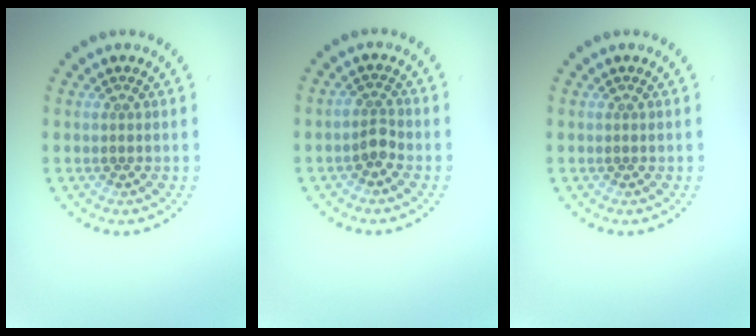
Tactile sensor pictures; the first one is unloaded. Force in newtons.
{"total": 1.5, "press": 1.2, "slide": 1.0}
{"total": 0.0}